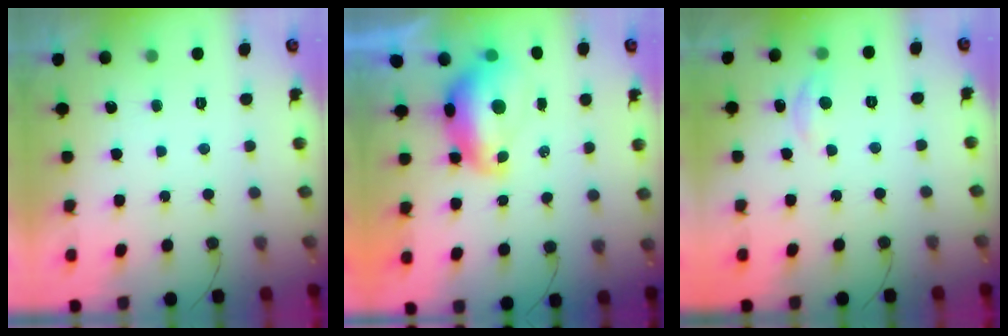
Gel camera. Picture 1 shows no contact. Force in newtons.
{"total": 10.9, "press": 10.9, "slide": 0.9}
{"total": 3.9, "press": 3.9, "slide": 0.6}